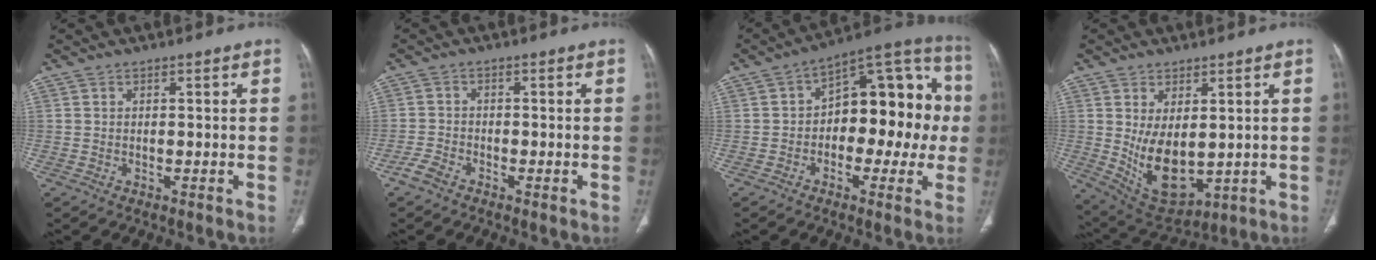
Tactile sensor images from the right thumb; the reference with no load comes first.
{"total": 2.6, "force": [-1.9, 1.1, 1.5], "torque": [-0.035, 0.003, -0.040]}
{"total": 18.2, "force": [-0.3, 10.4, 14.9], "torque": [-0.145, 0.055, -0.014]}
{"total": 11.2, "force": [0.4, 6.3, 9.3], "torque": [-0.144, -0.018, 0.038]}